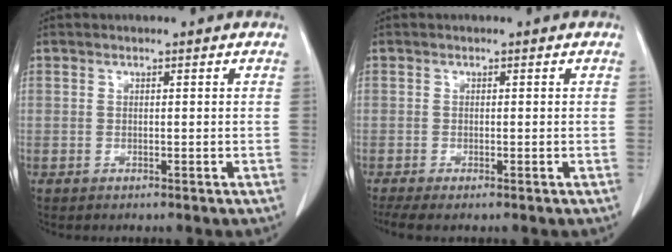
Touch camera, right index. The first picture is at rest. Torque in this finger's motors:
{"motor_torque": [-0.06, 0.01, 0.01, 0.03]}